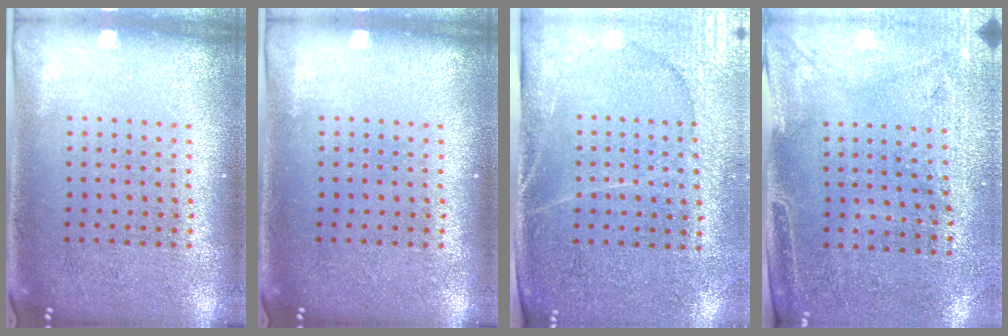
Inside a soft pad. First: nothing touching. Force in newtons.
{"total": 0.0}
{"total": 3.0, "press": 2.8, "slide": 1.1}
{"total": 3.0, "press": 2.4, "slide": 1.7}